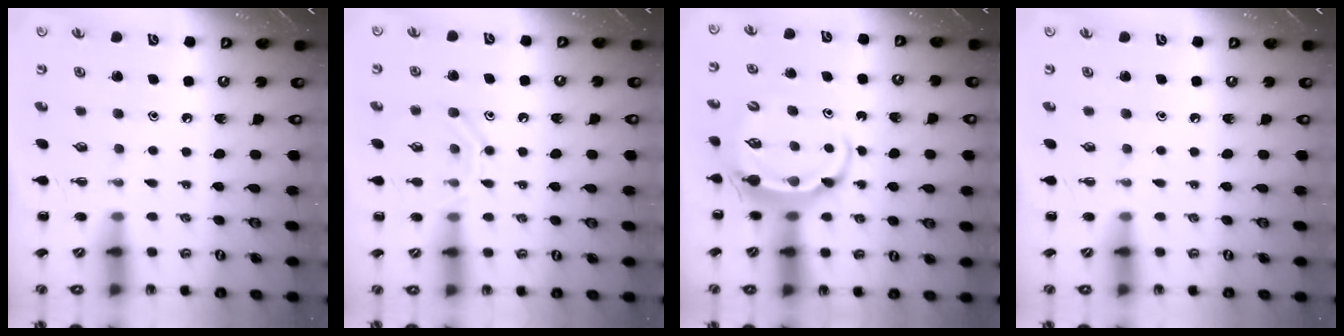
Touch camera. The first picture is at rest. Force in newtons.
{"total": 10.5, "press": 10.4, "slide": 1.2}
{"total": 5.9, "press": 5.8, "slide": 0.7}
{"total": 0.0}